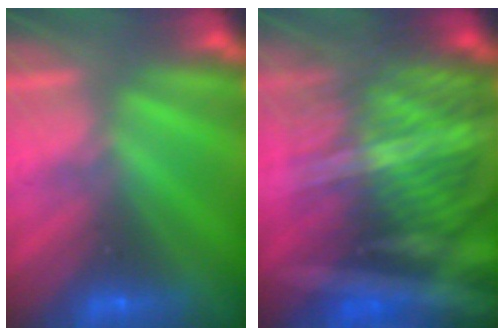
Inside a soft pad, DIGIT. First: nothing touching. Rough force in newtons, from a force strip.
{"total": 8.0}